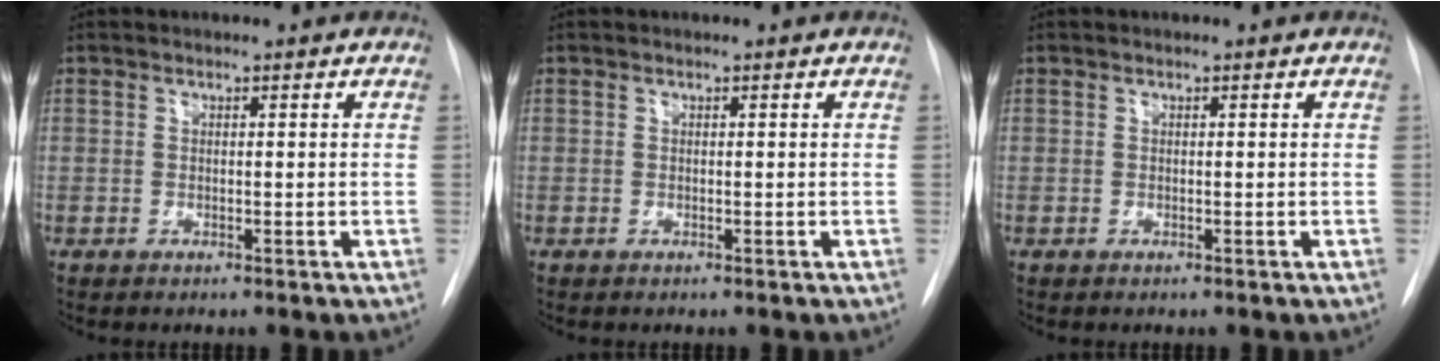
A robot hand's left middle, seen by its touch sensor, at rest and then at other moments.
{"total": 0.0}
{"total": 0.0}